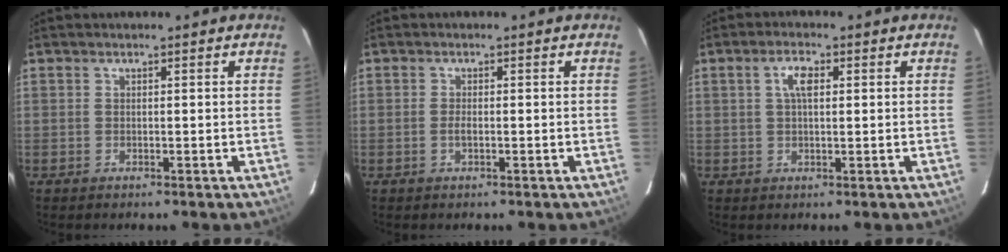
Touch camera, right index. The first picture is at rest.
{"total": 1.2, "force": [-0.3, 0.4, 1.1], "torque": [-0.022, 0.001, -0.007]}
{"total": 3.5, "force": [0.9, 1.4, 3.0], "torque": [-0.059, 0.009, 0.017]}